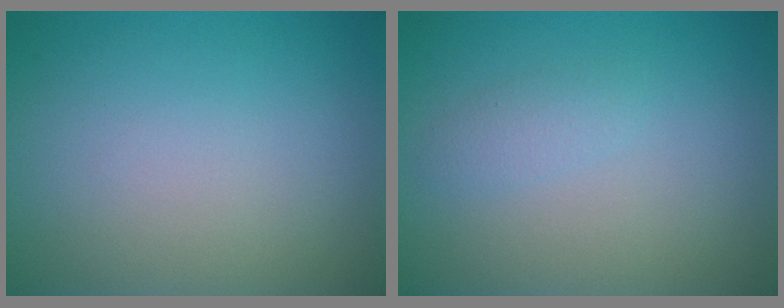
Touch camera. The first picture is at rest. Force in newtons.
{"total": 1.2, "press": 1.2, "slide": 0.0}